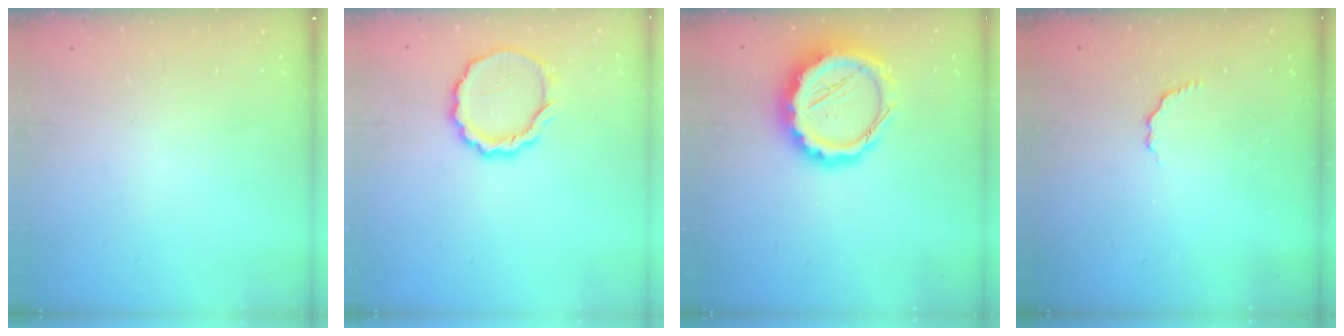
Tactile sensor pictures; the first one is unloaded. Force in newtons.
{"total": 10.9, "press": 10.7, "slide": 2.0}
{"total": 14.6, "press": 14.3, "slide": 3.3}
{"total": 2.5, "press": 2.3, "slide": 1.0}